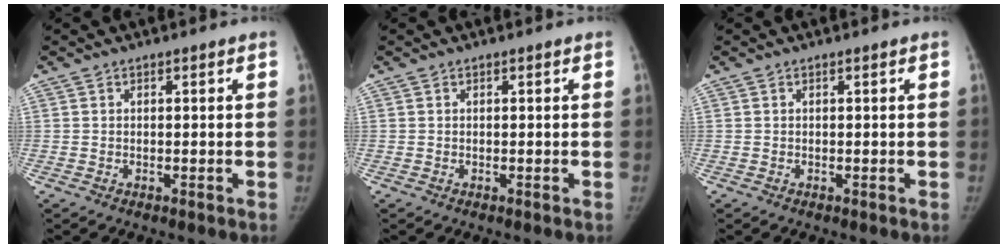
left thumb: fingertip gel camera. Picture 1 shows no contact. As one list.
[{"total": 0.0}, {"total": 0.0}]